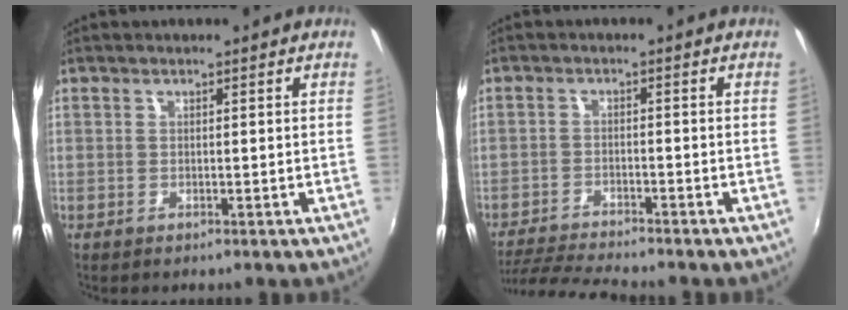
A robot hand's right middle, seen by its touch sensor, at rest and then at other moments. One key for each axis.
{"total": 8.3, "fx": -7.8, "fy": -0.3, "fz": 2.8, "tx": -0.078, "ty": -0.019, "tz": -0.141}